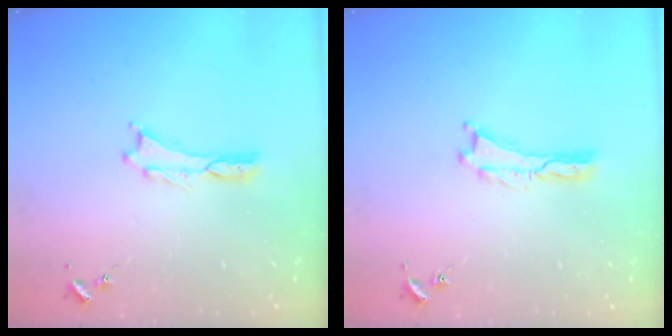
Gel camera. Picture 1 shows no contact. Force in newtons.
{"total": 0.0}